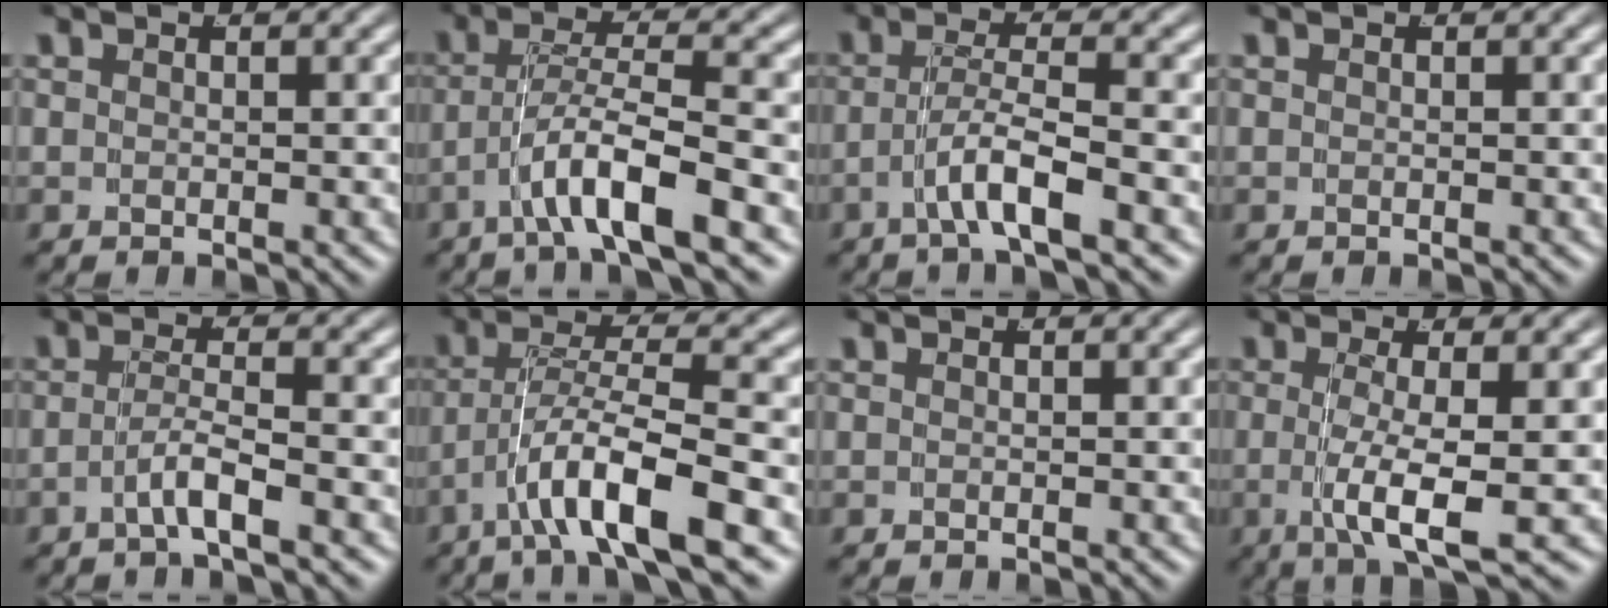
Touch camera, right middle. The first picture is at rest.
{"total": 4.8, "force": [-2.5, 0.6, 4.0], "torque": [-0.070, -0.003, -0.038]}
{"total": 3.8, "force": [-2.3, 0.0, 3.0], "torque": [-0.048, -0.002, -0.038]}
{"total": 0.0}
{"total": 2.8, "force": [-1.9, -0.5, 2.0], "torque": [-0.034, -0.005, -0.030]}
{"total": 5.7, "force": [-2.4, 1.1, 5.1], "torque": [-0.093, -0.005, -0.034]}
{"total": 0.0}
{"total": 5.1, "force": [-1.1, 0.9, 4.9], "torque": [-0.098, -0.024, -0.009]}